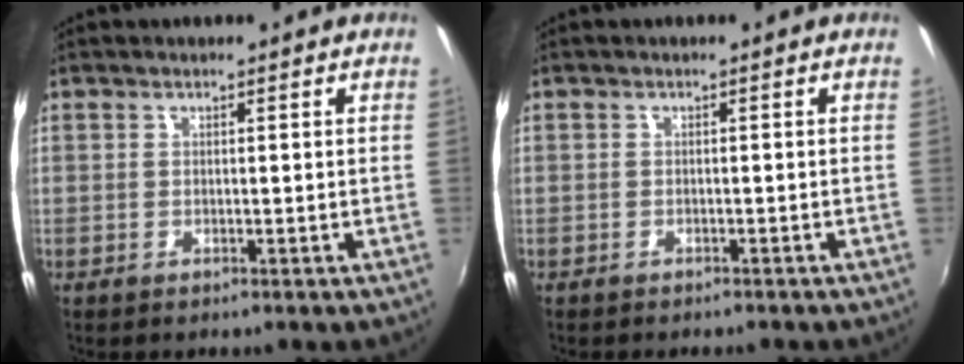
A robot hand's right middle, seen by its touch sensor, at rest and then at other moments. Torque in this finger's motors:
{"motor_torque": [0.83, -1.31, 0.07, 0.00]}